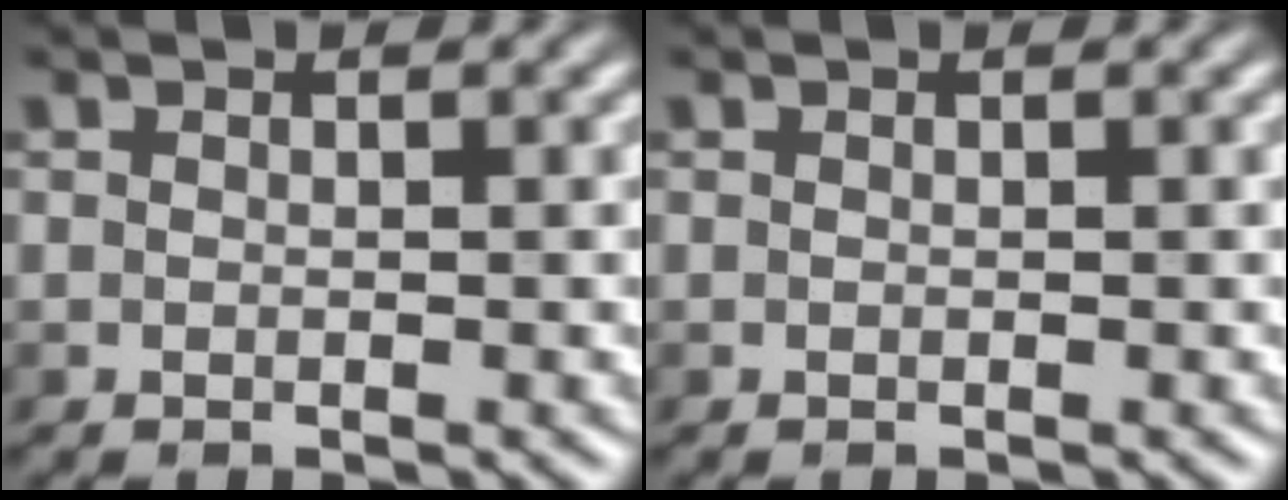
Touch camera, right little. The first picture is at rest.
{"total": 0.0}